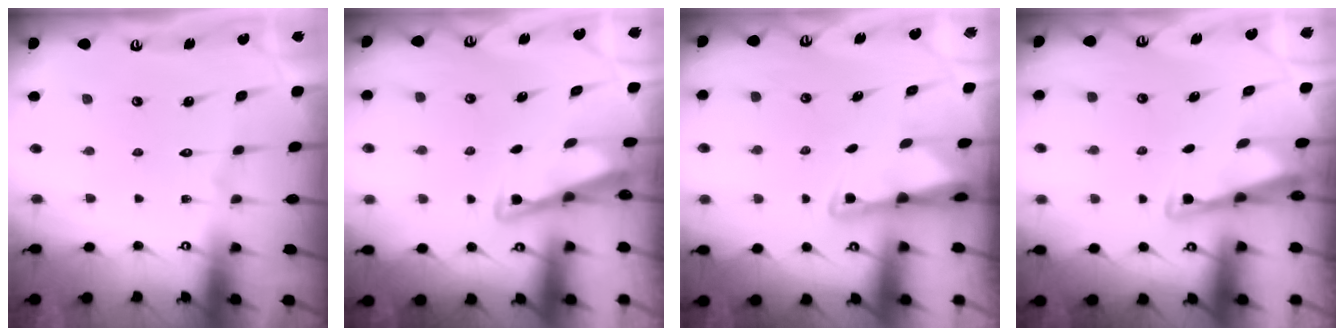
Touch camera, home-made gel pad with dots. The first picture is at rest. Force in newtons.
{"total": 3.5, "press": 3.4, "slide": 0.4}
{"total": 2.4, "press": 2.3, "slide": 0.5}
{"total": 2.9, "press": 2.9, "slide": 0.4}